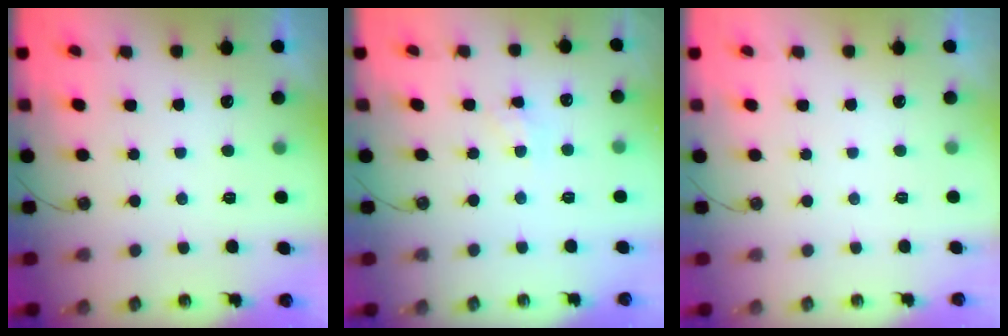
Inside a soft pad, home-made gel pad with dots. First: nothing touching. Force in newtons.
{"total": 3.1, "press": 3.1, "slide": 0.5}
{"total": 0.0}